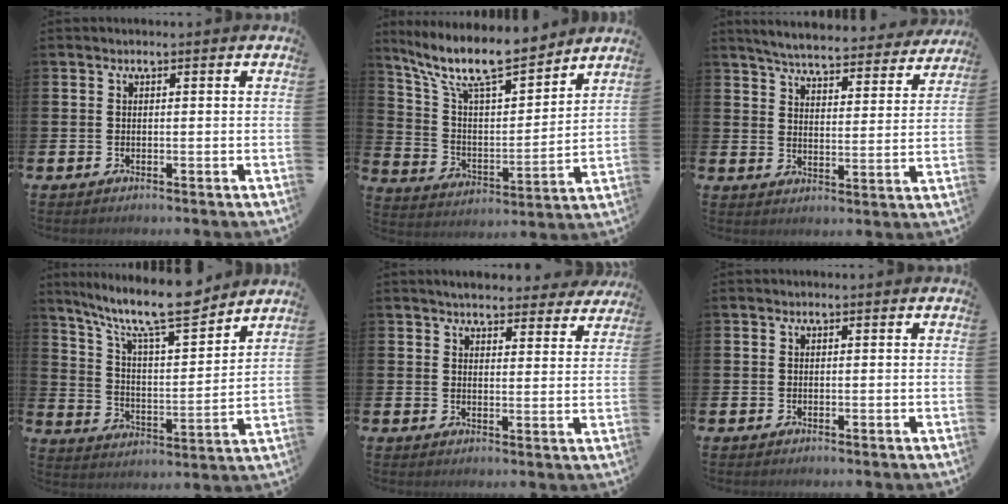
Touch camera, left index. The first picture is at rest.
{"total": 11.9, "force": [10.3, 2.8, 5.4], "torque": [-0.142, -0.060, 0.180]}
{"total": 5.7, "force": [5.5, 0.5, 1.5], "torque": [-0.048, -0.038, 0.091]}
{"total": 12.8, "force": [10.7, 2.3, 6.6], "torque": [-0.141, -0.064, 0.183]}
{"total": 4.5, "force": [4.3, 1.0, 0.7], "torque": [-0.019, -0.023, 0.075]}
{"total": 0.0}